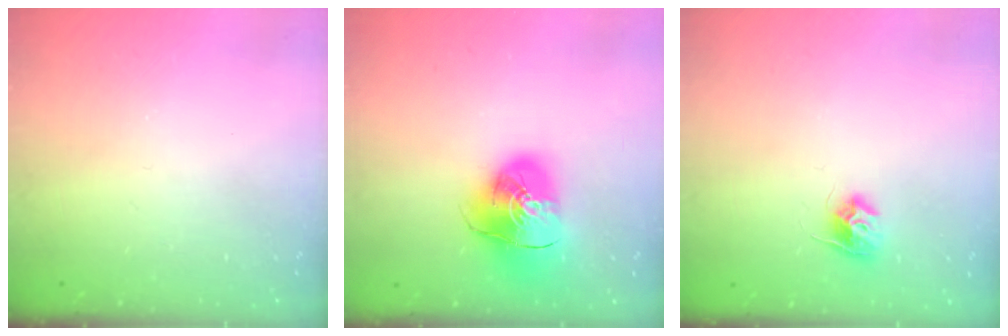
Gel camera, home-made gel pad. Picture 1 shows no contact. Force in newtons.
{"total": 13.5, "press": 13.4, "slide": 1.9}
{"total": 8.3, "press": 8.2, "slide": 0.6}